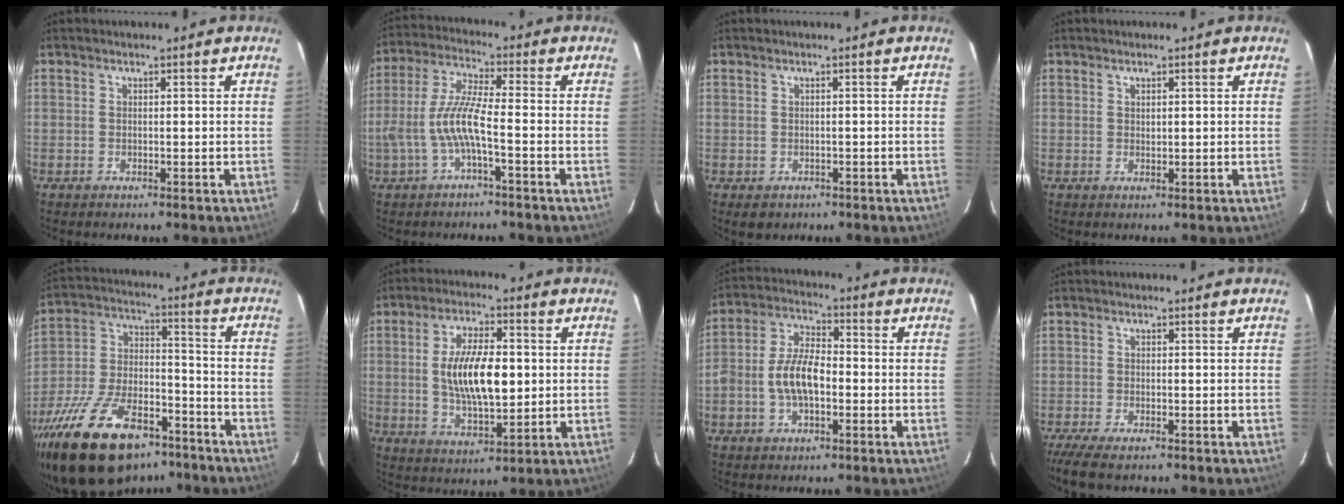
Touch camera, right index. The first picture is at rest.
{"total": 8.6, "force": [-2.8, 1.2, 8.1], "torque": [-0.183, 0.006, -0.048]}
{"total": 2.0, "force": [-0.8, 1.7, 0.6], "torque": [-0.013, -0.003, -0.004]}
{"total": 0.7, "force": [0.5, 0.4, 0.2], "torque": [-0.003, 0.001, 0.010]}
{"total": 25.8, "force": [-17.6, 11.8, 14.7], "torque": [-0.292, -0.007, -0.277]}
{"total": 12.6, "force": [0.6, 5.2, 11.5], "torque": [-0.211, 0.000, 0.016]}
{"total": 8.8, "force": [-2.1, 4.6, 7.2], "torque": [-0.148, 0.016, -0.039]}
{"total": 6.5, "force": [-5.2, 1.5, 3.7], "torque": [-0.093, -0.030, -0.098]}